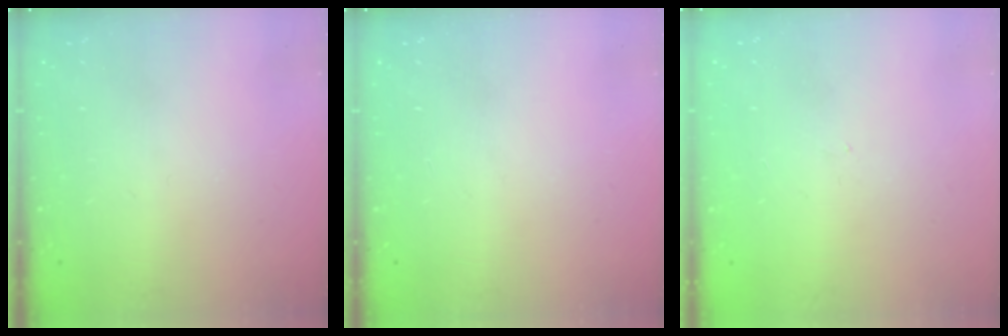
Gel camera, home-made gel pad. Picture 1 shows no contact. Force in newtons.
{"total": 0.0}
{"total": 0.0}